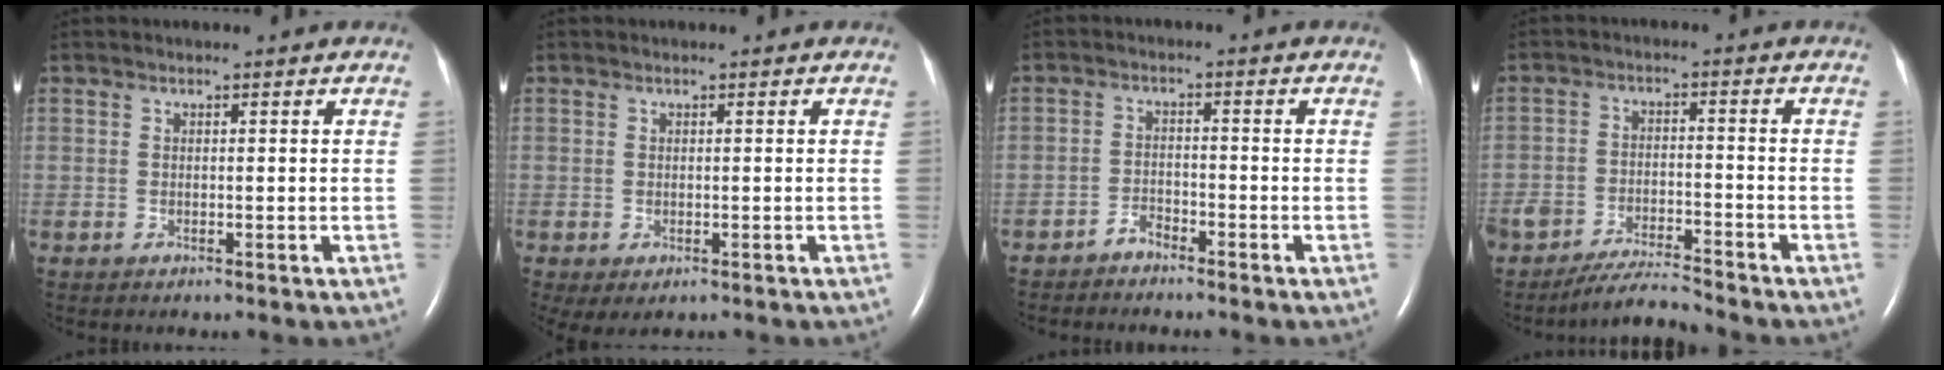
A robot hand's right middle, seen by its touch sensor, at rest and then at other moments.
{"total": 2.4, "force": [-1.1, 1.3, 1.7], "torque": [-0.032, -0.008, -0.009]}
{"total": 1.9, "force": [-1.7, 0.7, 0.3], "torque": [-0.008, 0.001, -0.031]}
{"total": 5.0, "force": [-4.9, 0.0, 0.9], "torque": [-0.017, -0.010, -0.088]}